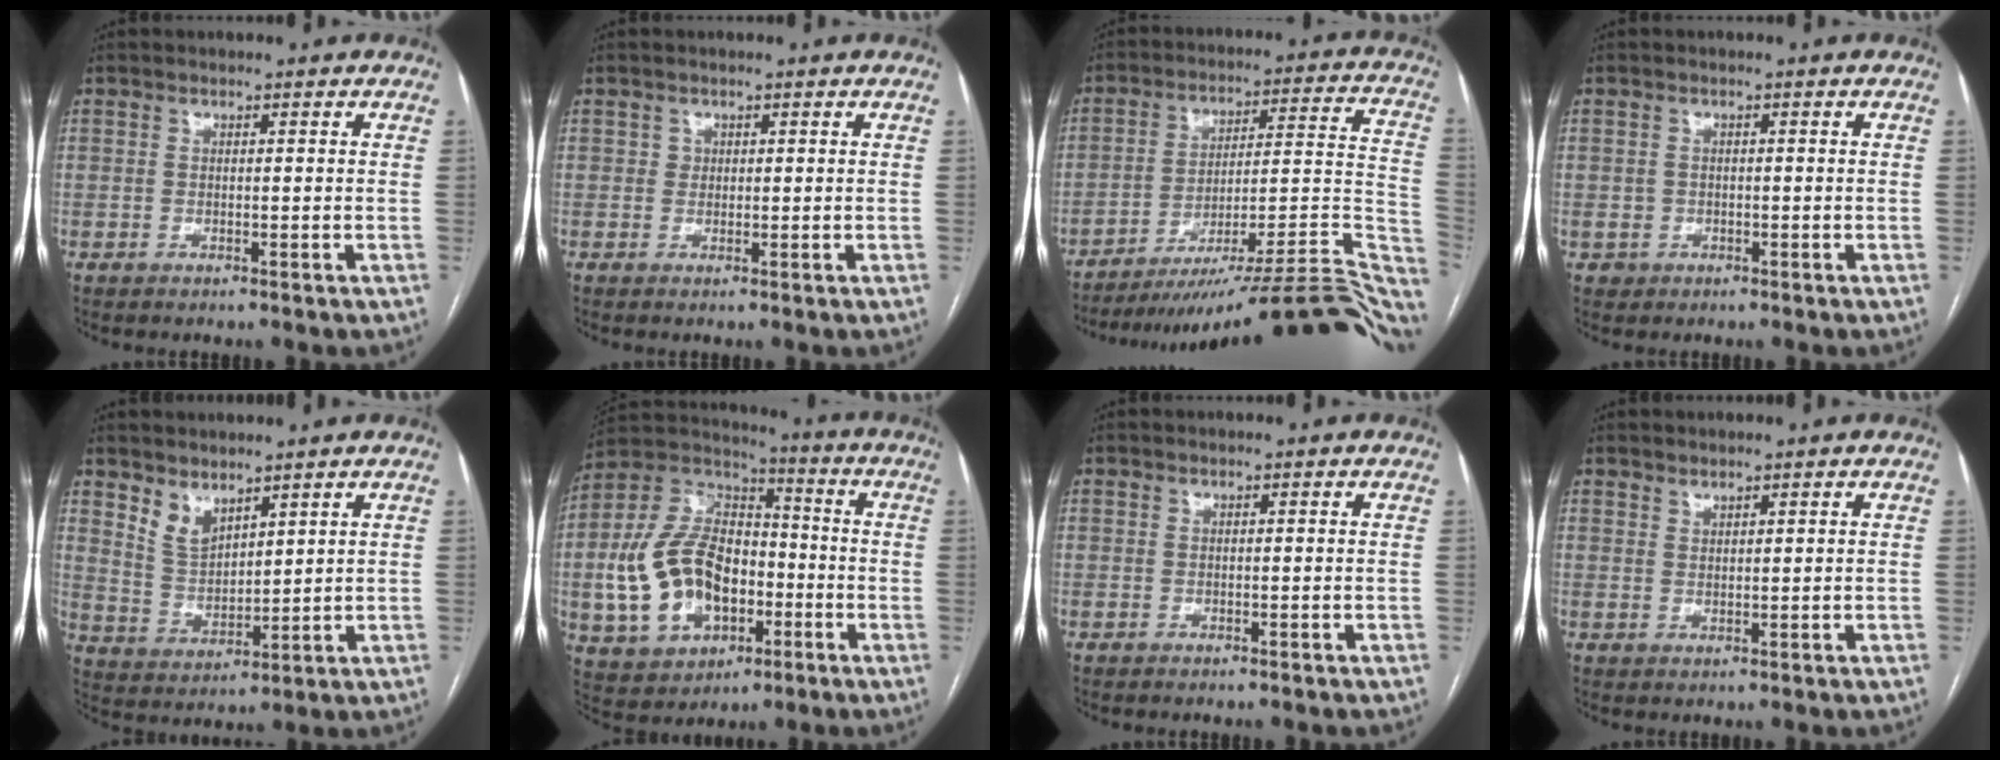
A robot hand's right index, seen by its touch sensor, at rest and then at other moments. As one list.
[{"total": 1.1, "force": [0.4, 1.1, 0.2], "torque": [0.003, 0.000, 0.003]}, {"total": 29.4, "force": [-24.6, 2.4, 15.9], "torque": [-0.112, 0.002, -0.336]}, {"total": 1.4, "force": [-0.4, 1.3, 0.1], "torque": [0.001, 0.006, -0.003]}, {"total": 5.5, "force": [4.2, 2.7, 2.3], "torque": [-0.049, -0.002, 0.096]}, {"total": 17.7, "force": [-3.4, 11.7, 12.8], "torque": [-0.284, 0.026, -0.047]}, {"total": 0.6, "force": [-0.5, 0.0, 0.3], "torque": [0.003, -0.001, -0.007]}, {"total": 1.1, "force": [1.1, 0.2, 0.2], "torque": [-0.004, -0.005, 0.022]}]